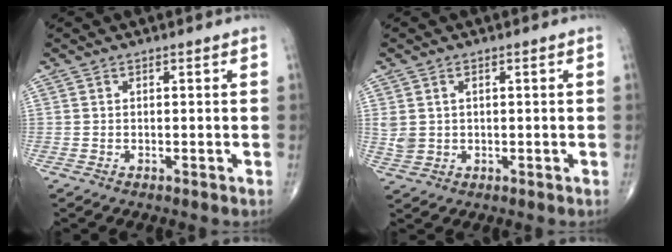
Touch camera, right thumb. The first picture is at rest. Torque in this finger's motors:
{"motor_torque": [-0.15, 0.06, 0.15, 0.40, 0.07]}